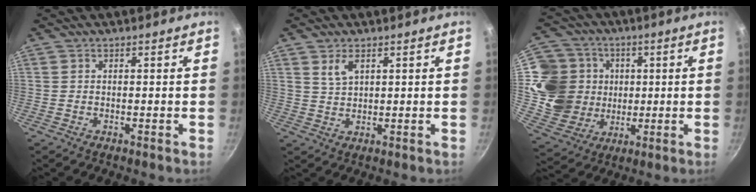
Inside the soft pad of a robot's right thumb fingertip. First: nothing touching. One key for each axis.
{"total": 3.2, "fx": 1.8, "fy": 1.5, "fz": 2.2, "tx": -0.040, "ty": -0.008, "tz": 0.040}
{"total": 17.8, "fx": 1.1, "fy": 15.7, "fz": 8.3, "tx": -0.142, "ty": 0.017, "tz": 0.033}